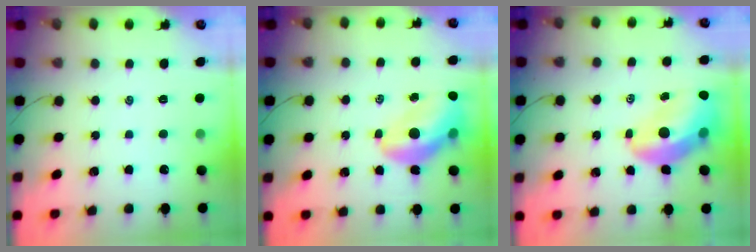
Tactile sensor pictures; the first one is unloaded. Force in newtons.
{"total": 12.4, "press": 11.9, "slide": 3.5}
{"total": 13.8, "press": 13.2, "slide": 3.8}